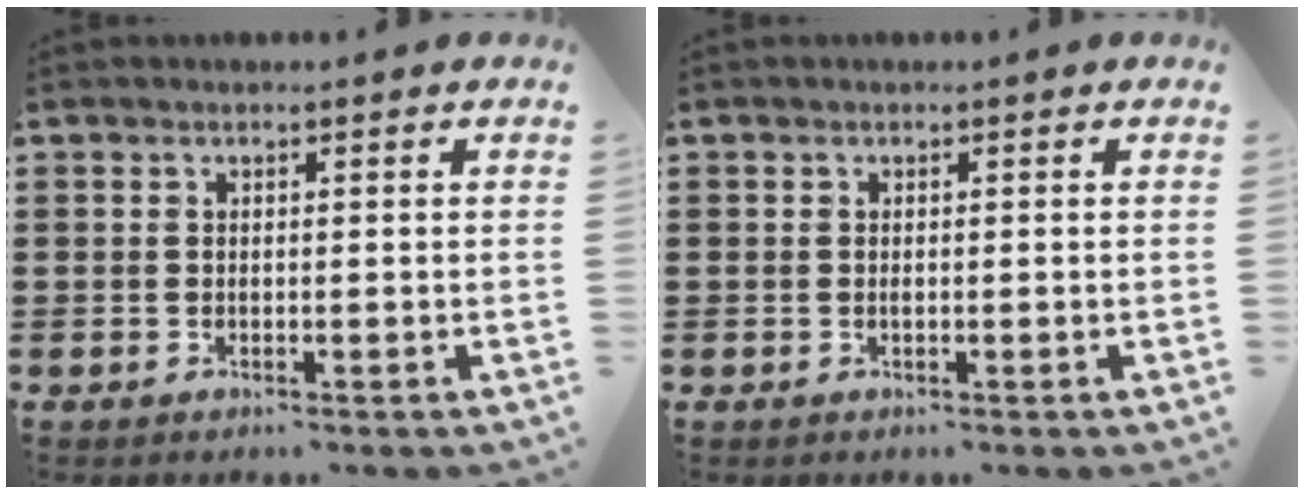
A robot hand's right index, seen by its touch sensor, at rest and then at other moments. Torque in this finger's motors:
{"motor_torque": [2.14, 0.00, 0.23, -0.01]}